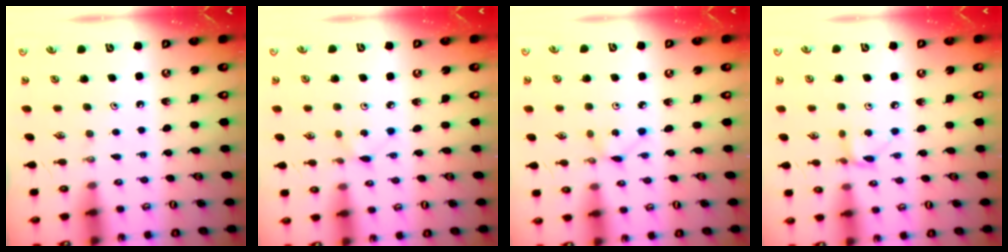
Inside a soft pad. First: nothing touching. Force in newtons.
{"total": 2.8, "press": 2.8, "slide": 0.4}
{"total": 1.5, "press": 1.5, "slide": 0.2}
{"total": 4.2, "press": 4.2, "slide": 0.5}